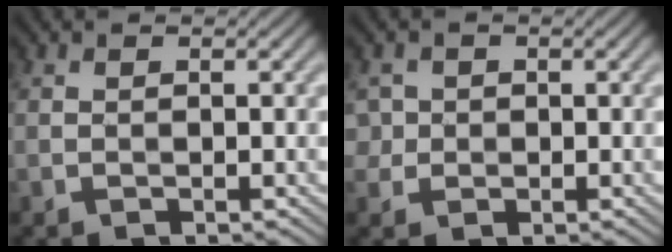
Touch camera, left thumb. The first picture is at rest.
{"total": 1.8, "force": [0.1, 1.8, 0.1], "torque": [-0.001, -0.003, 0.000]}